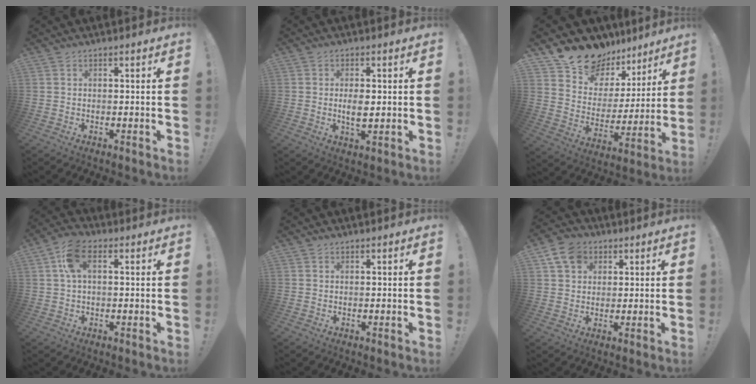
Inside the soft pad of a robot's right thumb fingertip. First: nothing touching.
{"total": 4.3, "force": [0.2, 2.1, 3.8], "torque": [-0.054, -0.006, -0.003]}
{"total": 14.7, "force": [12.4, 7.3, 2.5], "torque": [-0.055, -0.101, 0.236]}
{"total": 8.3, "force": [2.5, 4.4, 6.5], "torque": [-0.113, 0.006, 0.049]}
{"total": 0.8, "force": [0.7, 0.0, -0.2], "torque": [0.011, -0.005, 0.014]}
{"total": 8.9, "force": [4.1, 7.0, 3.6], "torque": [-0.054, -0.009, 0.082]}